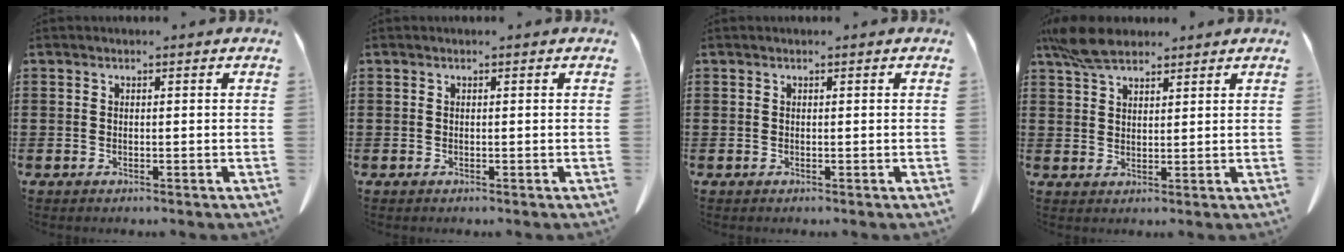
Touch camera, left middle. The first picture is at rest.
{"total": 0.0}
{"total": 0.0}
{"total": 6.2, "force": [4.9, 2.2, 3.1], "torque": [-0.075, -0.003, 0.092]}